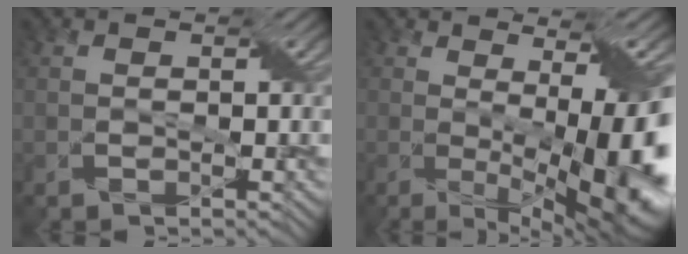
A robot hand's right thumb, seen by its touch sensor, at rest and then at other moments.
{"total": 11.5, "force": [-1.3, 3.1, 11.0], "torque": [-0.154, -0.015, -0.012]}